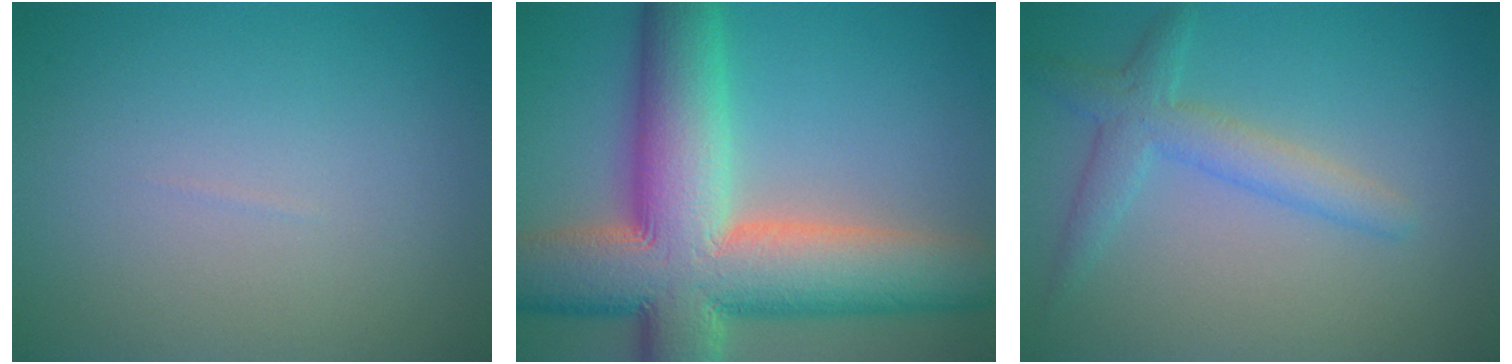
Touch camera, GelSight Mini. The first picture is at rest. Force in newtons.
{"total": 15.1, "press": 15.1, "slide": 1.0}
{"total": 2.1, "press": 2.1, "slide": 0.1}